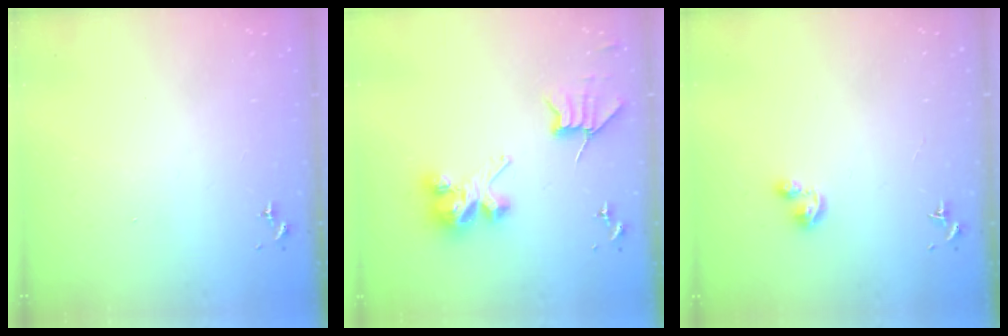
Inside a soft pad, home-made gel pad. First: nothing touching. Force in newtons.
{"total": 8.3, "press": 8.3, "slide": 0.4}
{"total": 3.6, "press": 3.5, "slide": 0.4}